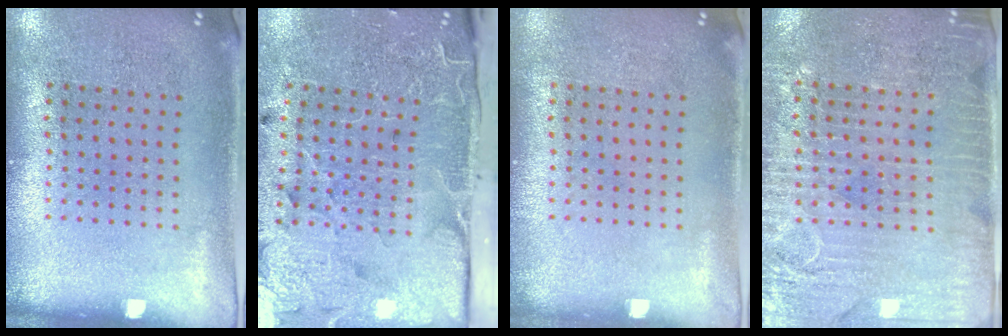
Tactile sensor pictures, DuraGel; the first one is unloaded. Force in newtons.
{"total": 3.9, "press": 3.6, "slide": 1.5}
{"total": 0.0}
{"total": 3.6, "press": 3.2, "slide": 1.7}